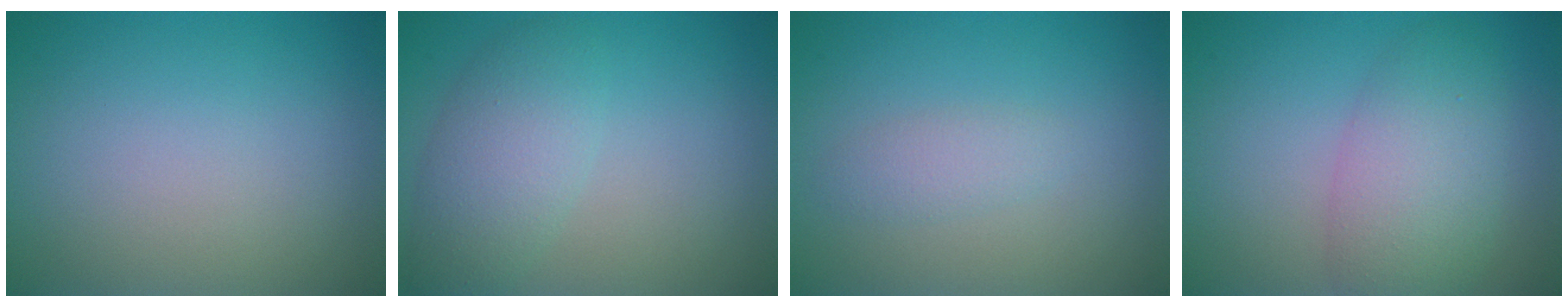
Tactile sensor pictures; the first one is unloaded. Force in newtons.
{"total": 4.0, "press": 4.0, "slide": 0.2}
{"total": 1.5, "press": 1.5, "slide": 0.0}
{"total": 5.3, "press": 5.3, "slide": 0.1}